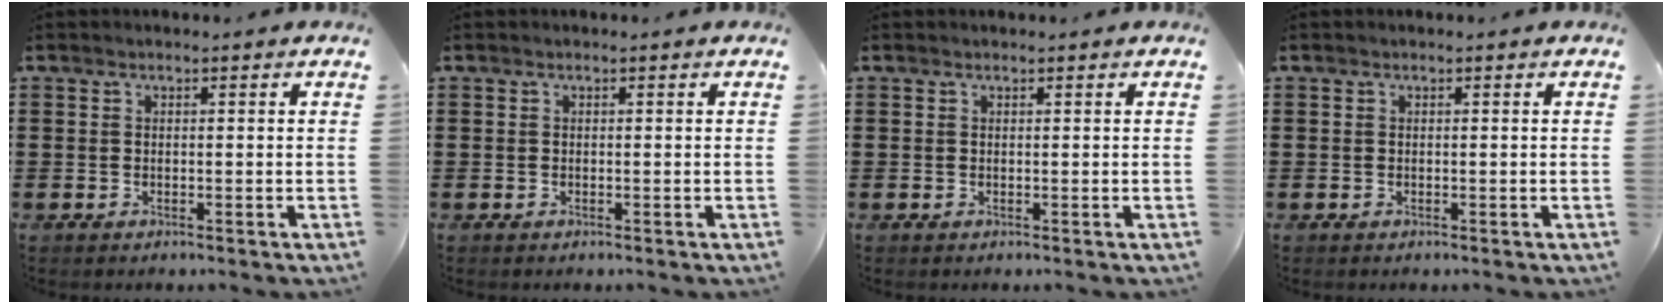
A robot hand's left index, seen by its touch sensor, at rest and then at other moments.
{"total": 0.0}
{"total": 0.0}
{"total": 0.0}